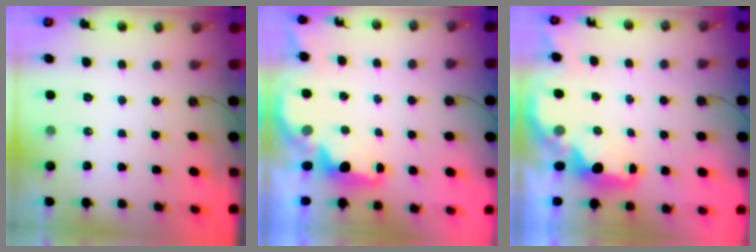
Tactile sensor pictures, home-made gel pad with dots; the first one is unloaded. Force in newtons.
{"total": 1.8, "press": 1.7, "slide": 0.6}
{"total": 2.8, "press": 2.8, "slide": 0.5}